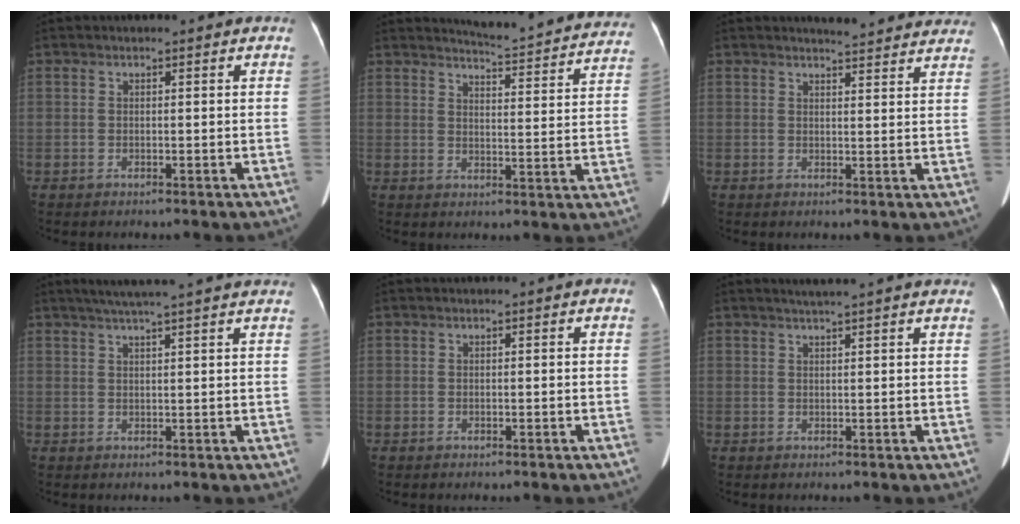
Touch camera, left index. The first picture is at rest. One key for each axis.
{"total": 17.7, "fx": 17.1, "fy": 1.4, "fz": 4.3, "tx": -0.051, "ty": -0.066, "tz": 0.187}
{"total": 10.8, "fx": 10.3, "fy": 1.4, "fz": 2.7, "tx": -0.015, "ty": -0.004, "tz": 0.102}
{"total": 11.8, "fx": 9.9, "fy": -0.2, "fz": 6.4, "tx": -0.101, "ty": 0.035, "tz": 0.121}
{"total": 0.0}
{"total": 6.4, "fx": 5.6, "fy": -0.3, "fz": 3.1, "tx": -0.047, "ty": 0.024, "tz": 0.066}